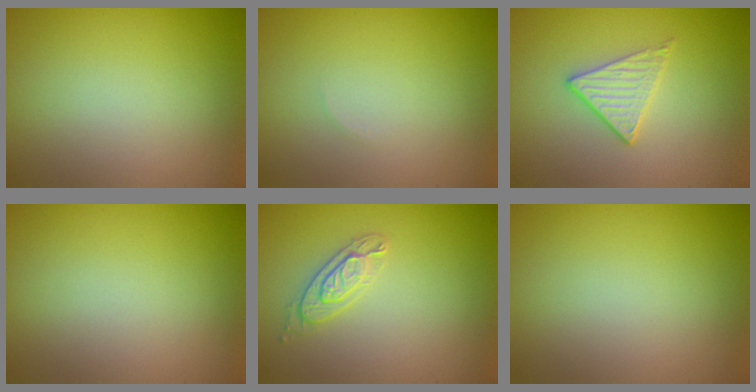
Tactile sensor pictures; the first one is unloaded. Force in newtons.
{"total": 0.6, "press": 0.6, "slide": 0.1}
{"total": 2.0, "press": 1.7, "slide": 1.0}
{"total": 0.0}
{"total": 2.1, "press": 2.1, "slide": 0.5}
{"total": 0.0}